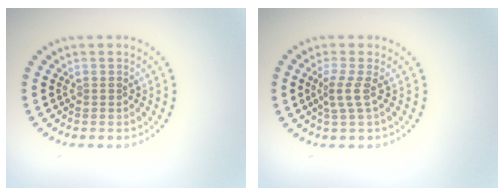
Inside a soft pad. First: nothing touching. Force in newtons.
{"total": 2.0, "press": 1.3, "slide": 1.5}